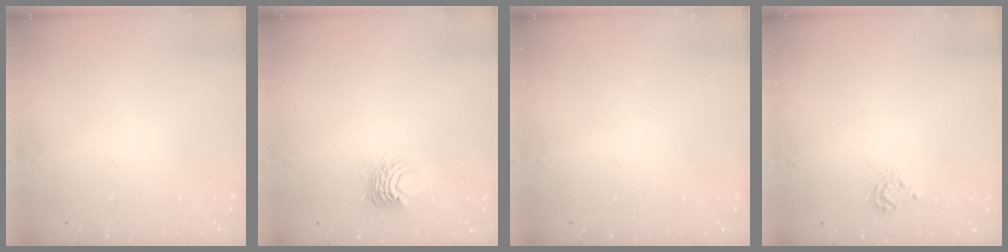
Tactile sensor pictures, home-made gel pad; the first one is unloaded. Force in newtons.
{"total": 5.5, "press": 5.4, "slide": 0.4}
{"total": 0.0}
{"total": 5.7, "press": 5.6, "slide": 0.7}